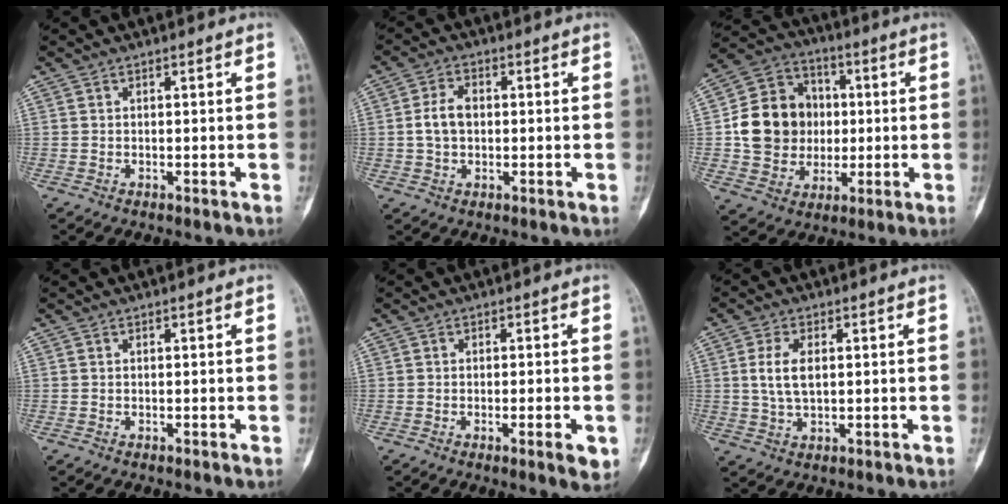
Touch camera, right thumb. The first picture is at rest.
{"total": 4.9, "force": [0.1, 3.3, 3.6], "torque": [-0.074, 0.015, 0.002]}
{"total": 15.6, "force": [0.5, 13.7, 7.3], "torque": [-0.103, 0.023, 0.016]}
{"total": 0.0}
{"total": 3.9, "force": [-1.2, 0.8, 3.6], "torque": [-0.050, -0.005, -0.013]}
{"total": 5.4, "force": [1.0, 2.7, 4.6], "torque": [-0.099, -0.002, 0.019]}